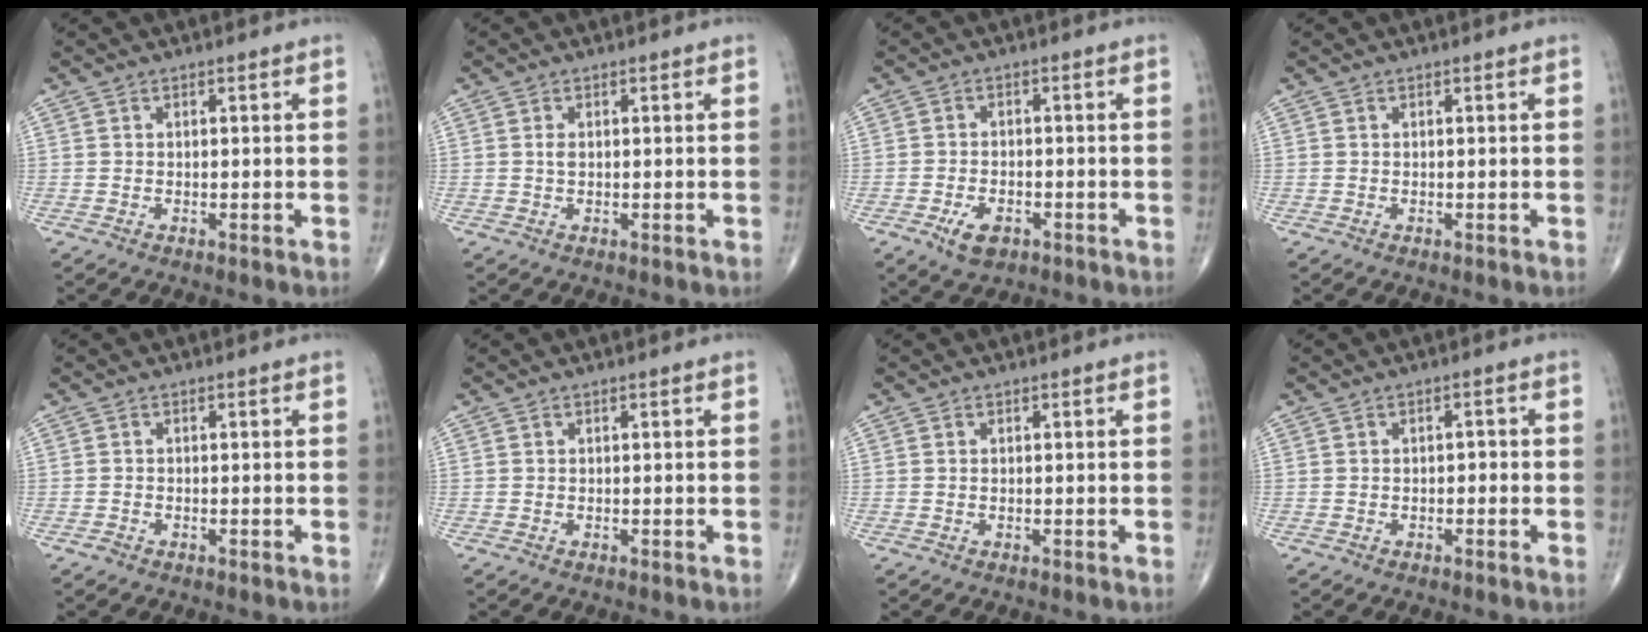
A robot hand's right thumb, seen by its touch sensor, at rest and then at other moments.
{"total": 1.1, "force": [0.2, 0.6, 0.9], "torque": [-0.019, 0.001, 0.005]}
{"total": 4.7, "force": [-2.4, 2.7, 3.0], "torque": [-0.049, 0.005, -0.038]}
{"total": 0.0}
{"total": 0.7, "force": [-0.5, 0.4, 0.2], "torque": [-0.003, 0.002, -0.012]}
{"total": 0.0}
{"total": 0.0}
{"total": 1.1, "force": [-0.4, 0.7, 0.8], "torque": [-0.001, 0.005, -0.009]}